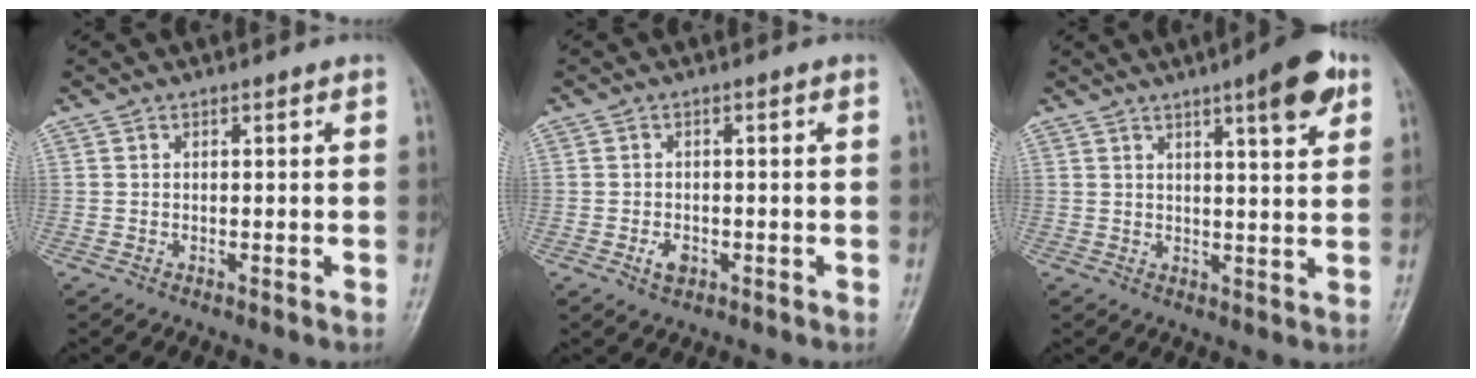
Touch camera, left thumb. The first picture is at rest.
{"total": 2.4, "force": [-1.0, 1.6, 1.6], "torque": [-0.027, 0.003, -0.014]}
{"total": 8.5, "force": [4.5, 1.8, 7.0], "torque": [-0.085, -0.018, 0.059]}